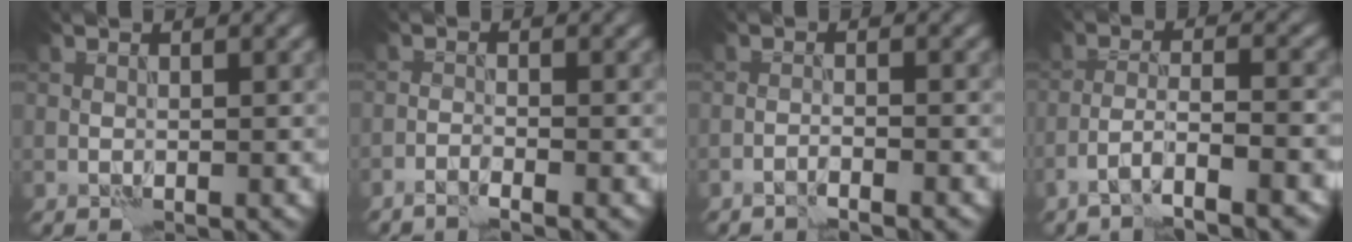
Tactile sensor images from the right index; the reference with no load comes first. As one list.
[{"total": 1.5, "force": [-1.3, -0.2, 0.7], "torque": [-0.018, 0.000, -0.030]}, {"total": 1.3, "force": [-1.2, -0.2, 0.5], "torque": [-0.007, 0.001, -0.026]}, {"total": 5.0, "force": [-3.4, 0.7, 3.5], "torque": [-0.057, 0.004, -0.063]}]